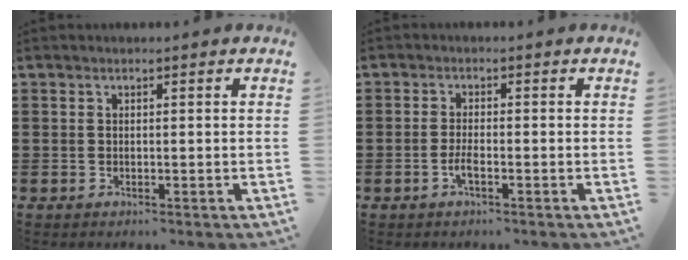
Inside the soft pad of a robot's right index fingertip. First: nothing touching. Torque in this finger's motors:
{"motor_torque": [1.96, 0.18, 0.16, 0.00]}